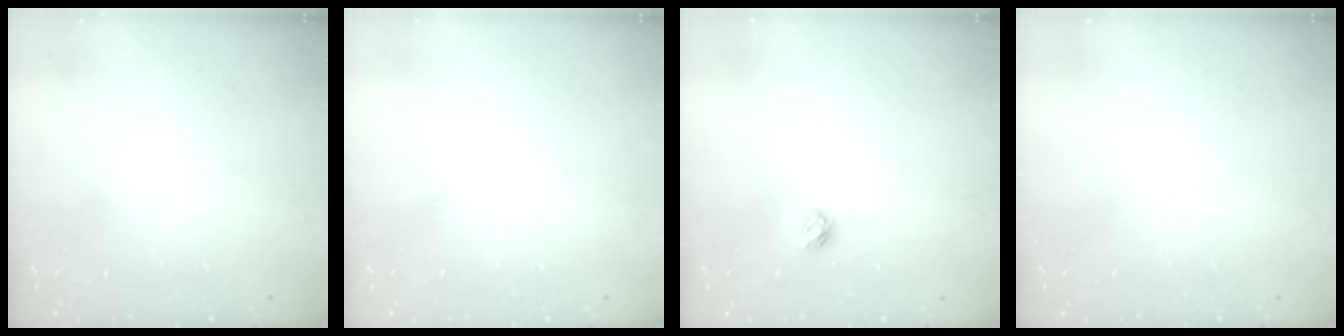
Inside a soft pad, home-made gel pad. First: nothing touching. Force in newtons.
{"total": 0.0}
{"total": 3.7, "press": 3.7, "slide": 0.4}
{"total": 0.0}